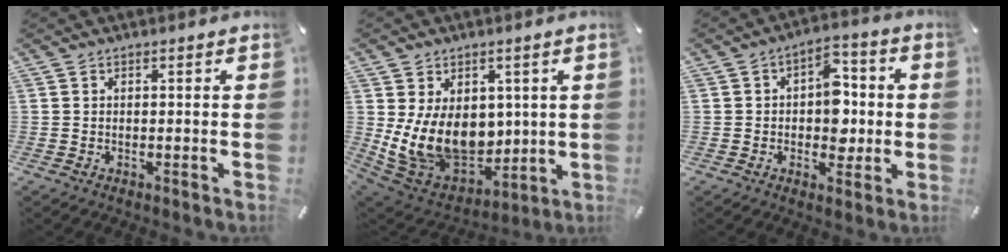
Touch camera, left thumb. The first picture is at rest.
{"total": 15.4, "force": [1.8, 11.8, 9.6], "torque": [-0.204, -0.036, 0.043]}
{"total": 9.7, "force": [-0.3, 7.1, 6.6], "torque": [-0.074, 0.009, -0.007]}